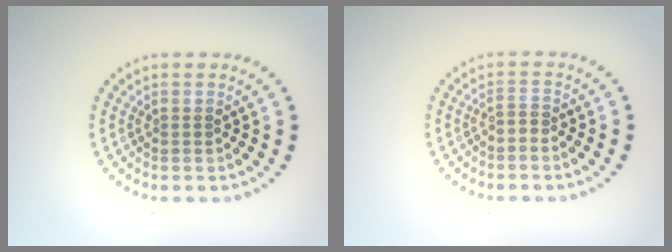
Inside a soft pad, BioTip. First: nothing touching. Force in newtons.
{"total": 0.7, "press": 0.4, "slide": 0.6}